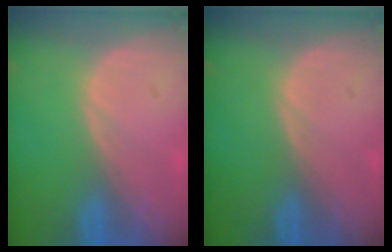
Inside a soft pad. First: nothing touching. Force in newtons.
{"total": 0.0}